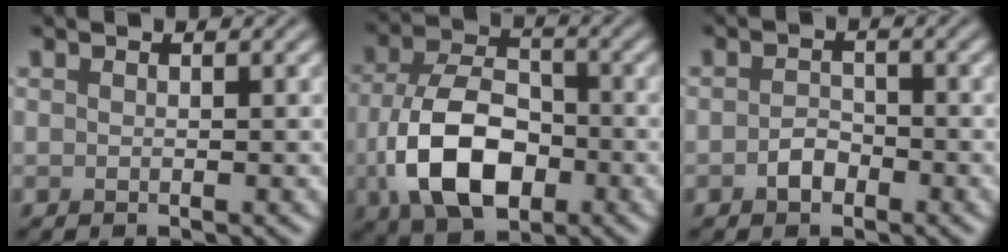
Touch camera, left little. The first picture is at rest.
{"total": 9.4, "force": [-2.8, 5.7, 6.9], "torque": [-0.146, -0.002, -0.056]}
{"total": 1.8, "force": [-0.9, 1.2, 1.0], "torque": [-0.016, 0.004, -0.019]}